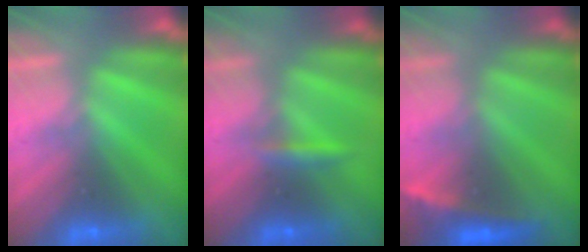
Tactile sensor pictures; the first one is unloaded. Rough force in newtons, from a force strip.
{"total": 2.4}
{"total": 2.2}